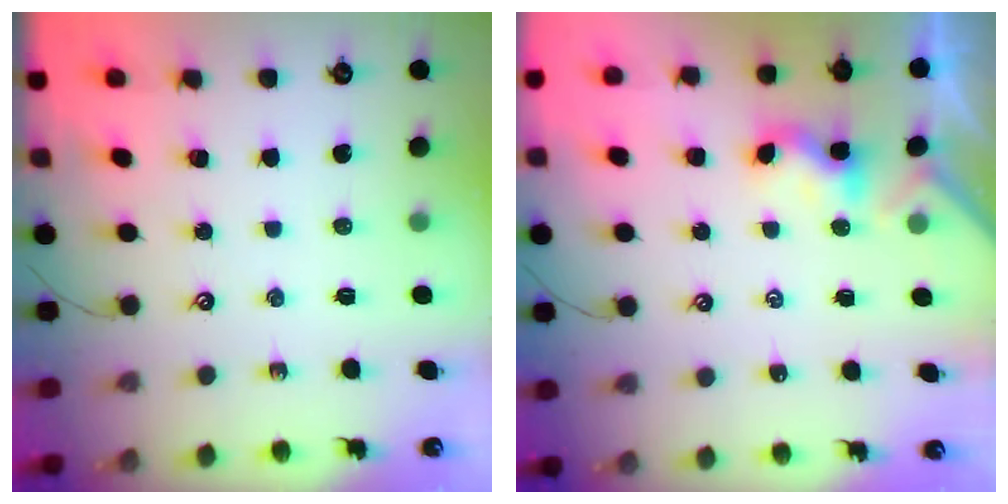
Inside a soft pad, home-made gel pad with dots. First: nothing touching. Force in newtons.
{"total": 2.3, "press": 2.3, "slide": 0.1}